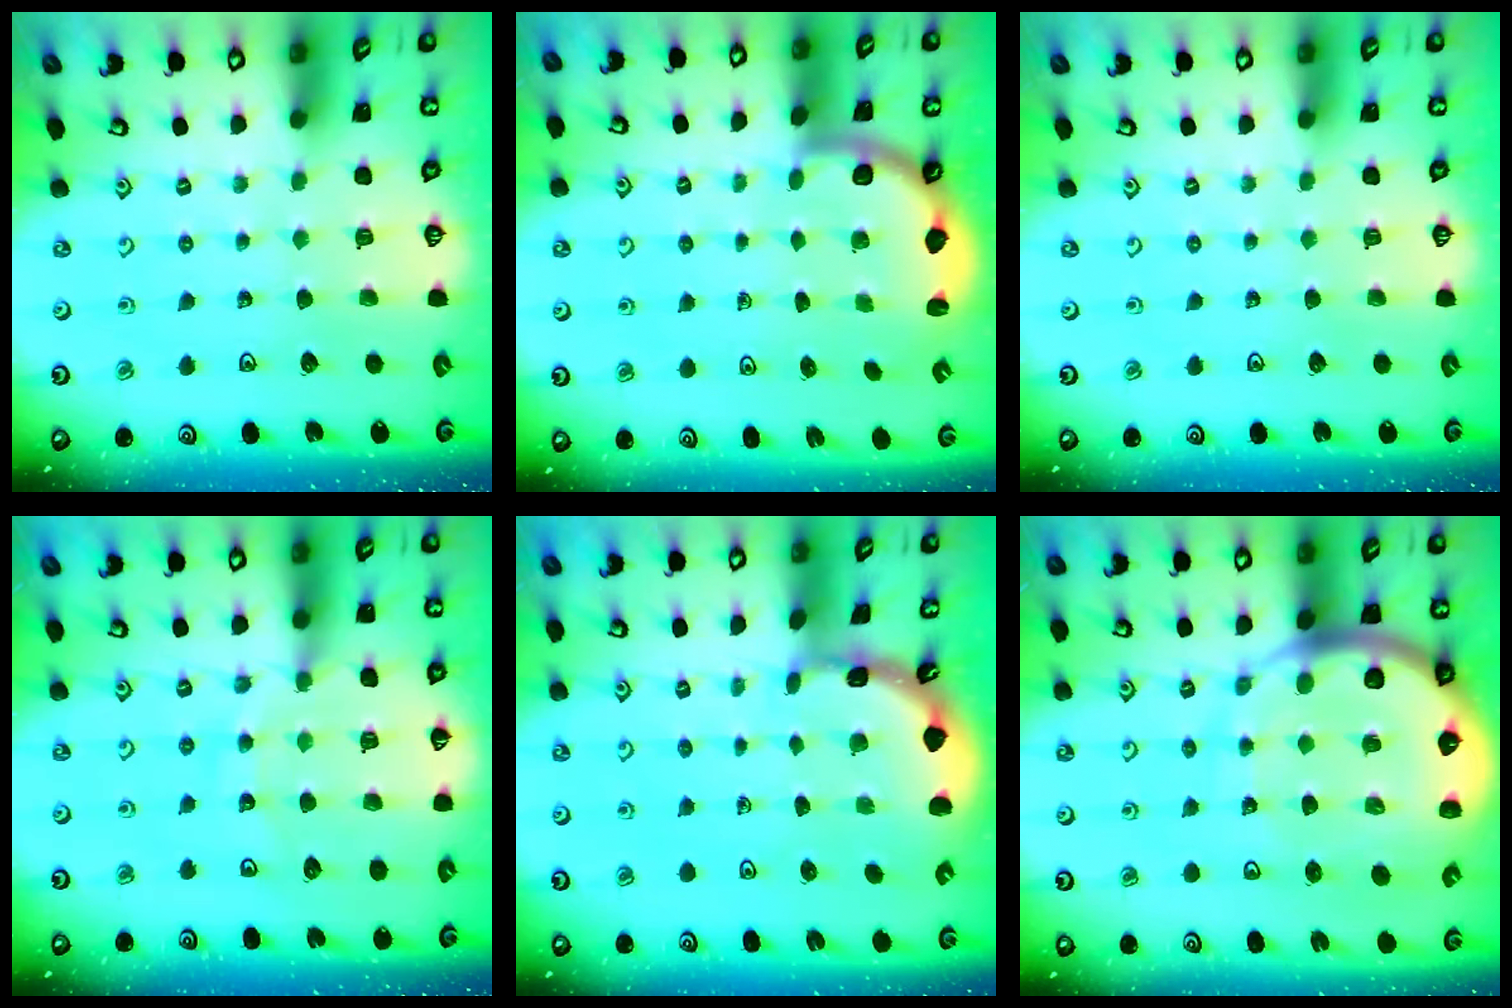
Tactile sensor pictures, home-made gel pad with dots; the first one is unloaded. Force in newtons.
{"total": 2.6, "press": 2.5, "slide": 0.6}
{"total": 0.0}
{"total": 11.7, "press": 11.6, "slide": 1.5}
{"total": 1.8, "press": 1.8, "slide": 0.1}
{"total": 17.4, "press": 17.3, "slide": 2.0}